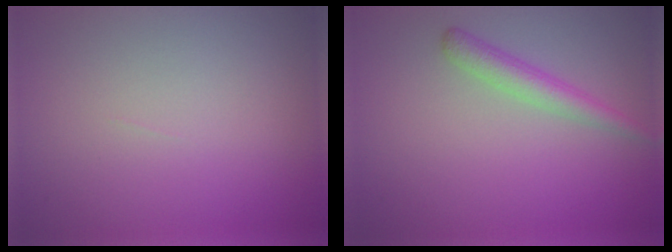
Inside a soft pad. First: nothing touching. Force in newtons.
{"total": 2.3, "press": 2.3, "slide": 0.0}